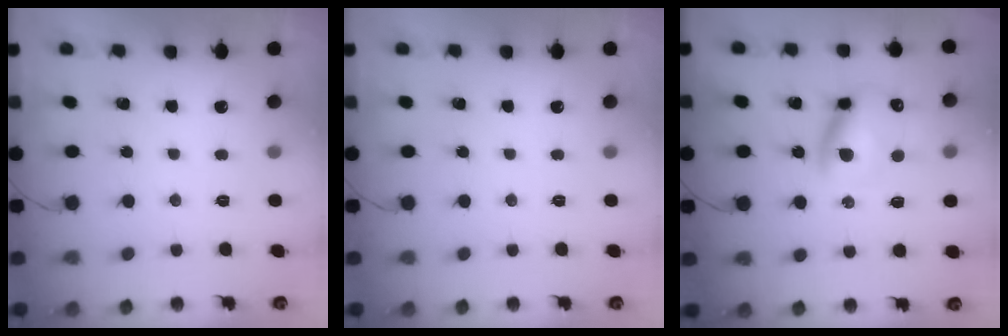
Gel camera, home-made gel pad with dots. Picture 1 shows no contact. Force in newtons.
{"total": 0.0}
{"total": 12.0, "press": 11.6, "slide": 2.9}